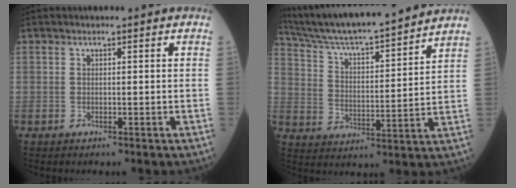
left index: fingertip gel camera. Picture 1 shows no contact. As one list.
[{"total": 19.7, "force": [18.0, 0.3, 8.2], "torque": [-0.149, 0.005, 0.285]}]